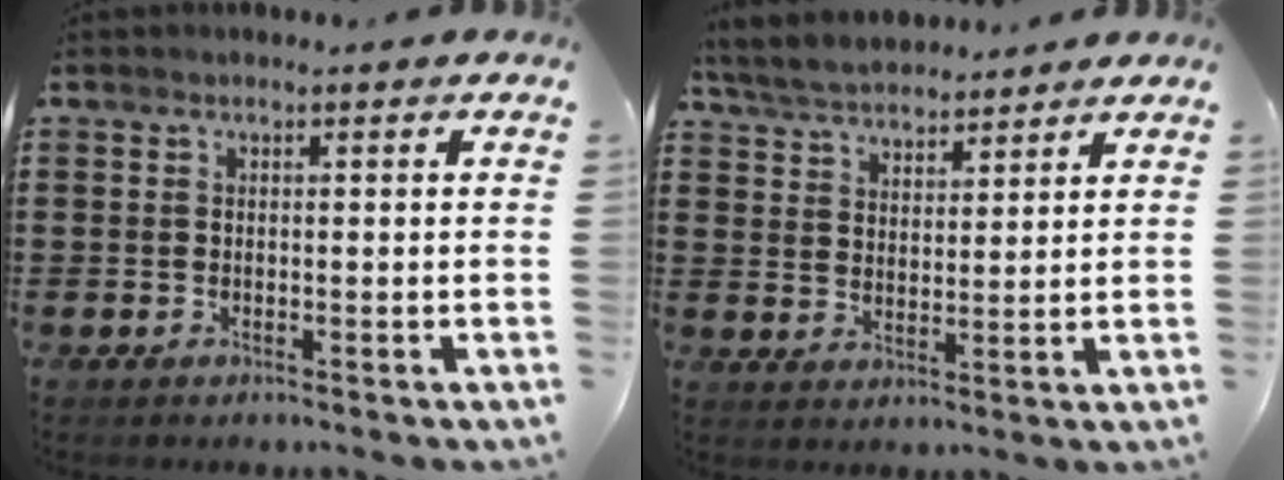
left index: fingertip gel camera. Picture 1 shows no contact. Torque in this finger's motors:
{"motor_torque": [2.14, 0.00, 0.33, 0.16]}